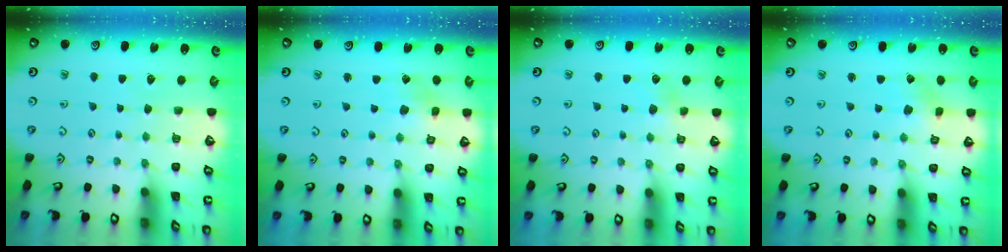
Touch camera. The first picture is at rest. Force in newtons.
{"total": 2.8, "press": 2.8, "slide": 0.1}
{"total": 3.4, "press": 3.3, "slide": 0.3}
{"total": 0.9, "press": 0.9, "slide": 0.2}